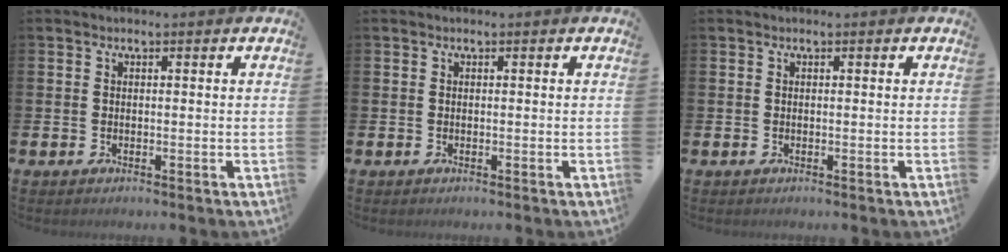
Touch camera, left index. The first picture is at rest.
{"total": 0.0}
{"total": 0.0}